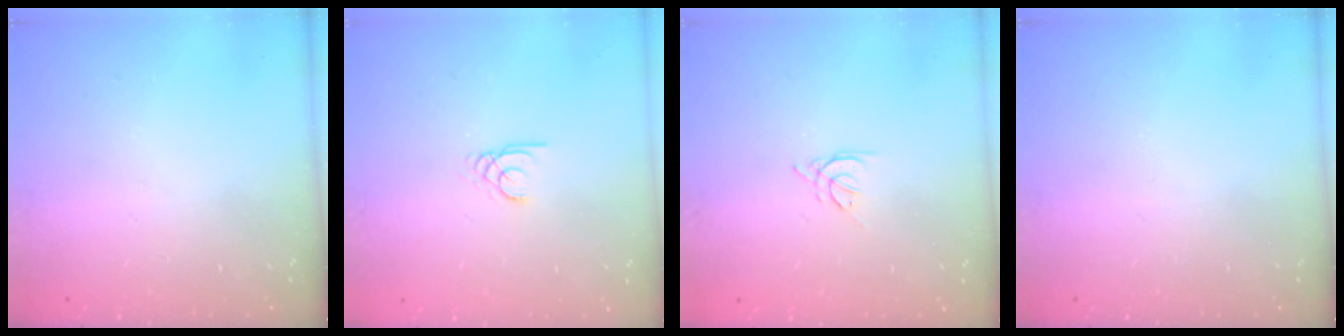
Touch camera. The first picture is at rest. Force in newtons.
{"total": 1.9, "press": 1.9, "slide": 0.0}
{"total": 2.5, "press": 2.4, "slide": 0.5}
{"total": 0.0}